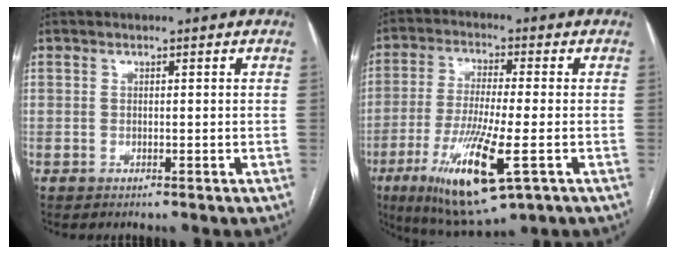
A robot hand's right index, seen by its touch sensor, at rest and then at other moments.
{"total": 14.9, "force": [-5.7, 2.3, 13.5], "torque": [-0.266, -0.035, -0.093]}